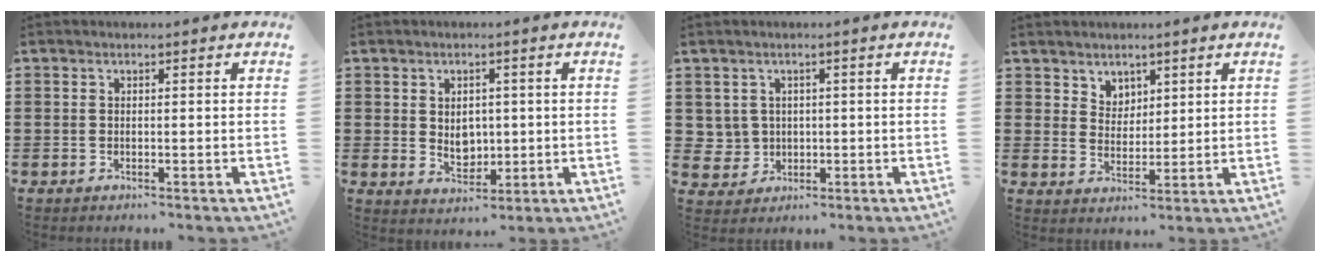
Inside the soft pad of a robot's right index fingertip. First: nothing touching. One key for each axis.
{"total": 3.9, "fx": 0.5, "fy": 3.3, "fz": 2.1, "tx": -0.026, "ty": 0.001, "tz": 0.003}
{"total": 2.8, "fx": 0.8, "fy": 2.7, "fz": 0.4, "tx": -0.022, "ty": 0.009, "tz": 0.014}
{"total": 3.8, "fx": 2.8, "fy": 2.5, "fz": 0.0, "tx": -0.013, "ty": 0.004, "tz": 0.053}